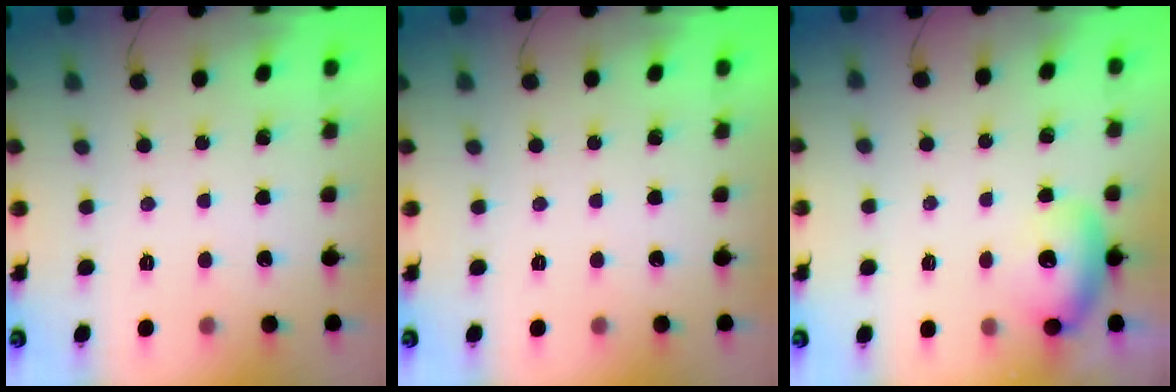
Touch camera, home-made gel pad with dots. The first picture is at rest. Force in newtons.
{"total": 0.0}
{"total": 13.0, "press": 11.7, "slide": 5.5}